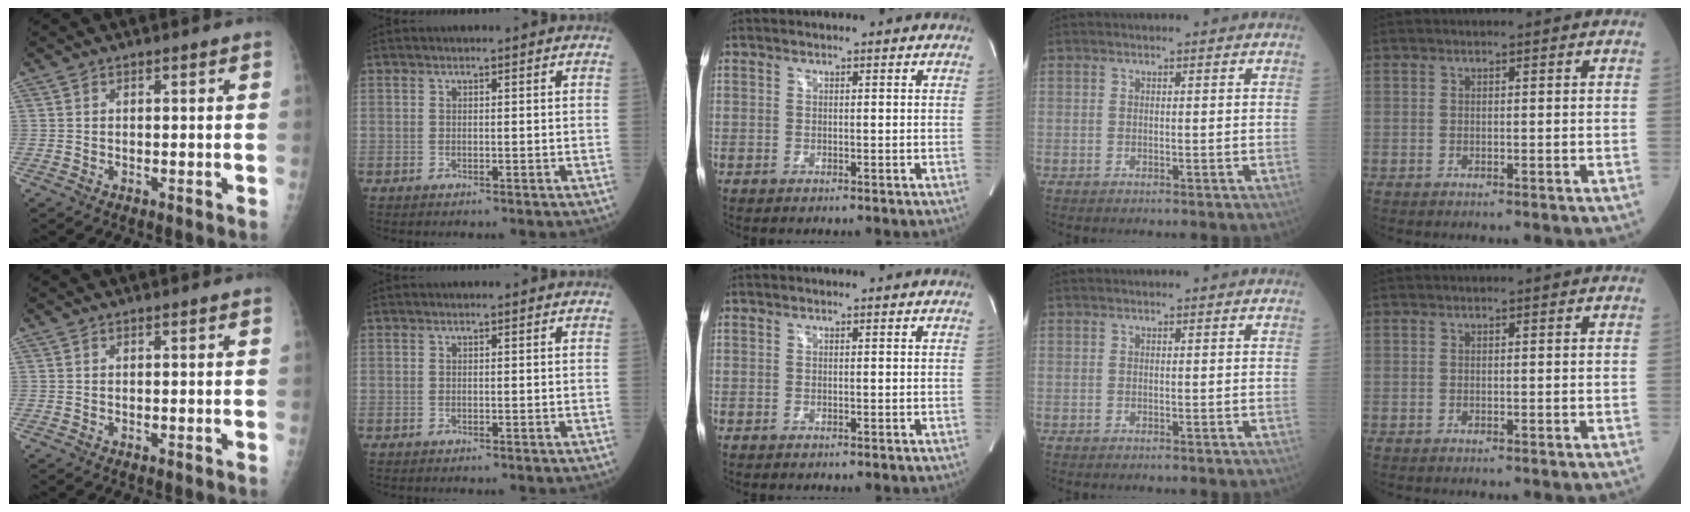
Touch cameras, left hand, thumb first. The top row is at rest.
{}